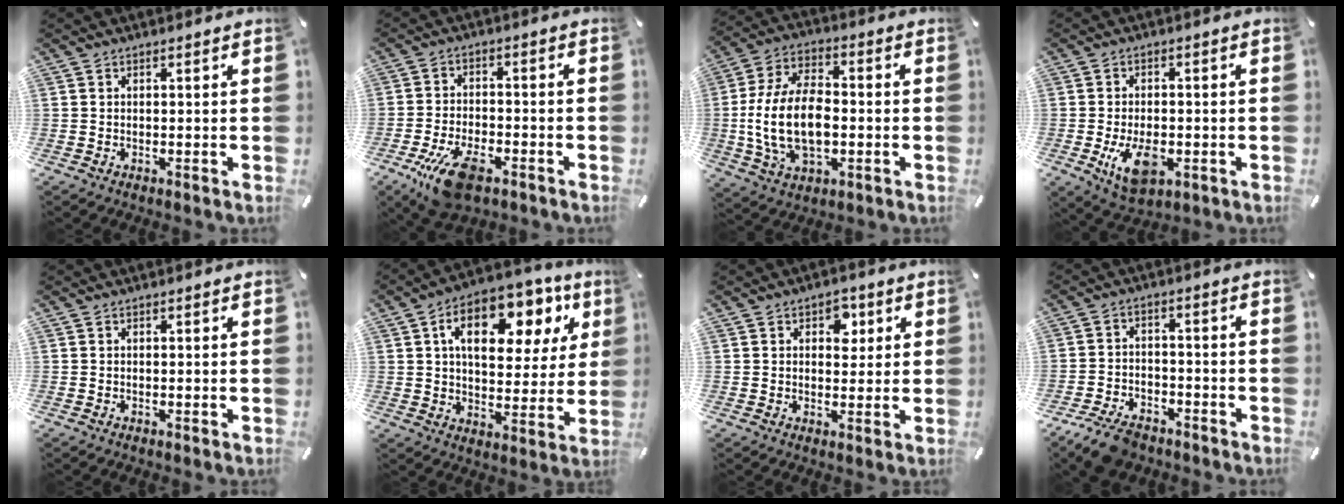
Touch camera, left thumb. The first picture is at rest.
{"total": 10.4, "force": [-5.9, 4.7, 7.1], "torque": [-0.147, 0.021, -0.105]}
{"total": 16.6, "force": [-2.3, 10.4, 12.8], "torque": [-0.282, 0.004, -0.041]}
{"total": 9.3, "force": [-2.6, 5.7, 7.0], "torque": [-0.139, -0.005, -0.047]}
{"total": 0.0}
{"total": 17.4, "force": [8.0, 10.0, 11.8], "torque": [-0.176, -0.030, 0.130]}
{"total": 5.0, "force": [1.8, 3.6, 3.0], "torque": [-0.018, -0.008, 0.020]}
{"total": 7.3, "force": [-5.6, 3.6, 2.9], "torque": [-0.054, 0.031, -0.104]}